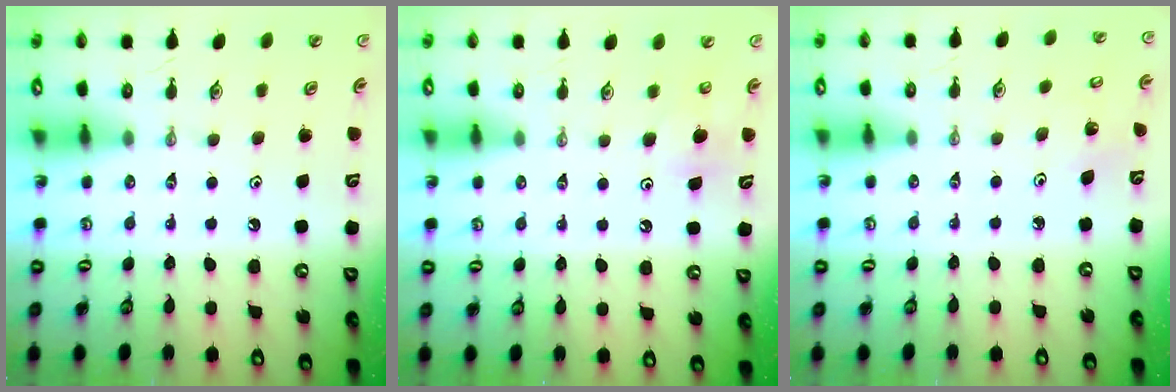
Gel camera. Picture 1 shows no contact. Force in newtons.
{"total": 5.0, "press": 4.9, "slide": 0.9}
{"total": 2.0, "press": 2.0, "slide": 0.2}